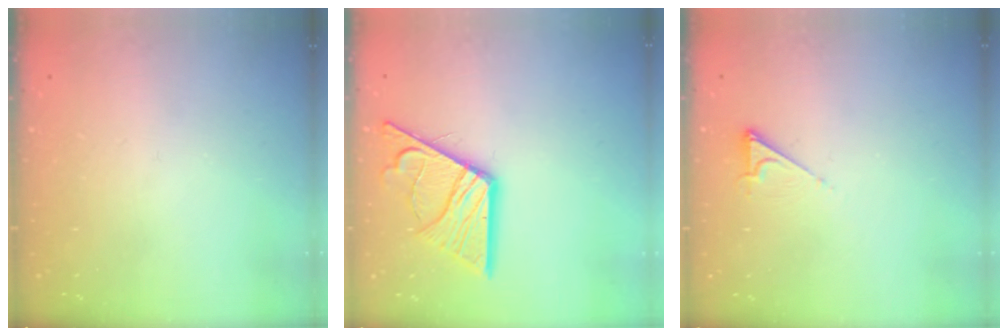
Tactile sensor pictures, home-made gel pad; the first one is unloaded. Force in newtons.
{"total": 15.9, "press": 15.8, "slide": 1.6}
{"total": 4.4, "press": 4.4, "slide": 0.7}